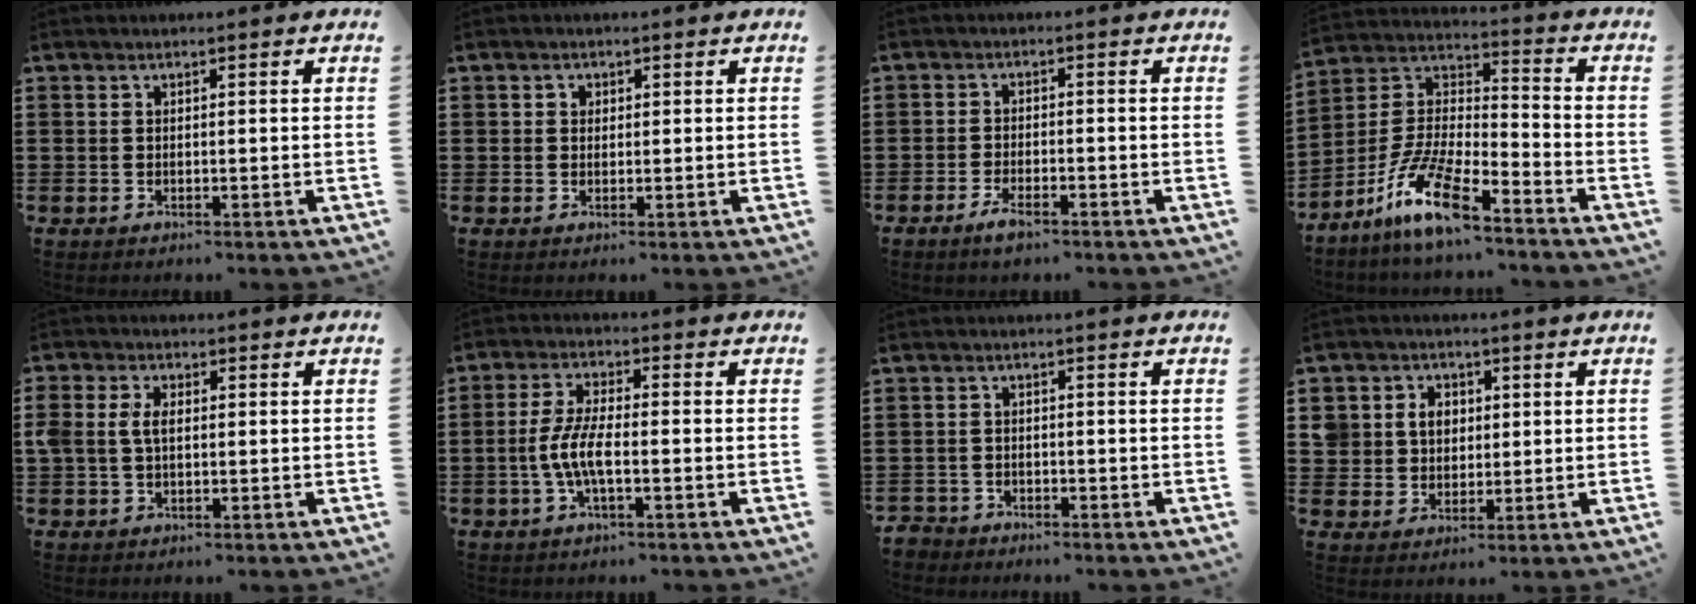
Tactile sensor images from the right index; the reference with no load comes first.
{"total": 0.9, "force": [0.3, 0.9, 0.3], "torque": [-0.008, 0.005, 0.005]}
{"total": 2.6, "force": [-2.0, 0.7, 1.5], "torque": [-0.034, 0.001, -0.039]}
{"total": 11.9, "force": [-8.3, 2.5, 8.1], "torque": [-0.184, 0.005, -0.166]}
{"total": 3.4, "force": [0.3, 2.1, 2.7], "torque": [-0.071, 0.005, 0.000]}
{"total": 5.8, "force": [-1.7, 1.6, 5.4], "torque": [-0.126, -0.009, -0.041]}
{"total": 2.2, "force": [-2.0, 0.7, -0.3], "torque": [-0.003, 0.000, -0.047]}
{"total": 5.5, "force": [1.4, 5.0, 1.9], "torque": [-0.059, 0.019, 0.024]}